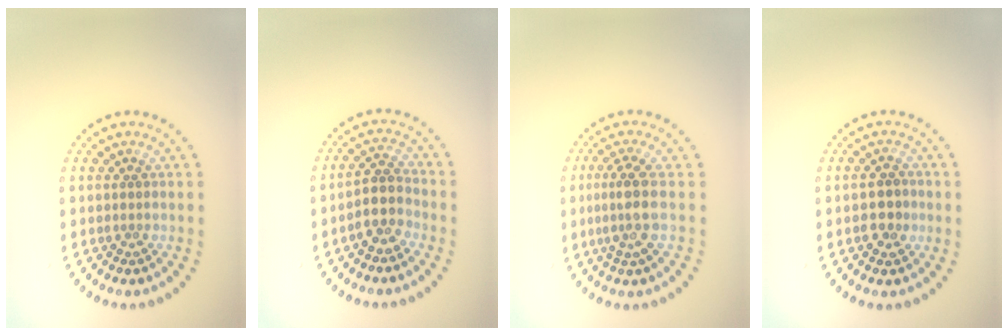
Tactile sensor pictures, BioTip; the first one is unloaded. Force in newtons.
{"total": 2.9, "press": 2.6, "slide": 1.4}
{"total": 3.0, "press": 2.4, "slide": 1.8}
{"total": 2.5, "press": 2.5, "slide": 0.4}